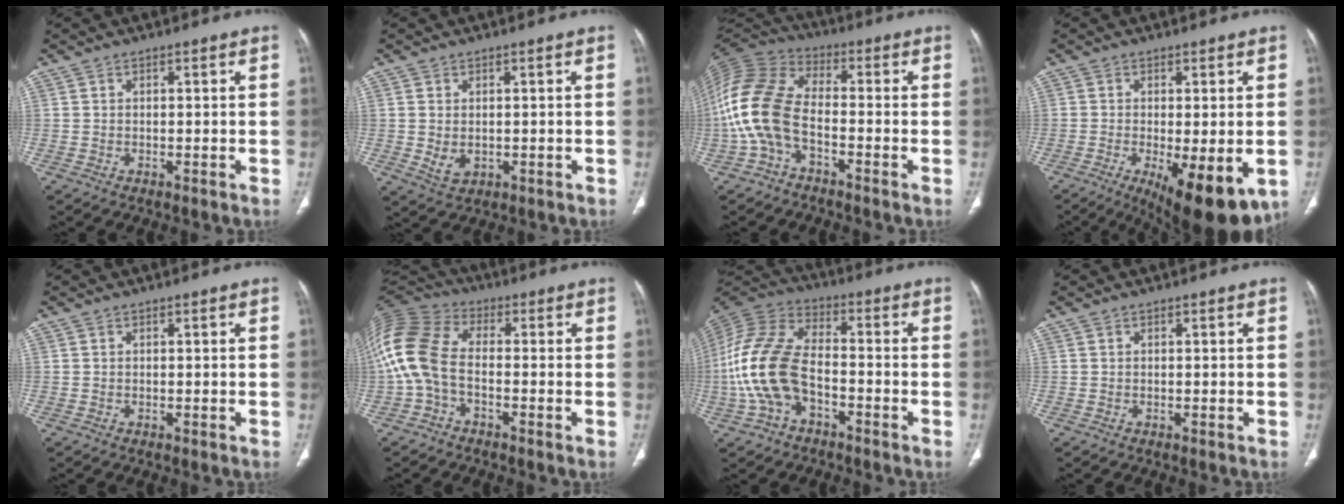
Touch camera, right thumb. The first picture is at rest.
{"total": 3.2, "force": [-0.2, 2.3, 2.3], "torque": [-0.036, -0.009, 0.007]}
{"total": 14.2, "force": [-3.8, 8.2, 11.0], "torque": [-0.243, 0.043, -0.082]}
{"total": 13.6, "force": [-4.9, 4.6, 11.9], "torque": [-0.150, -0.020, -0.061]}
{"total": 0.0}
{"total": 14.1, "force": [-2.0, 8.9, 10.7], "torque": [-0.234, 0.033, -0.048]}
{"total": 16.4, "force": [-4.4, 9.7, 12.5], "torque": [-0.268, 0.033, -0.087]}
{"total": 0.0}